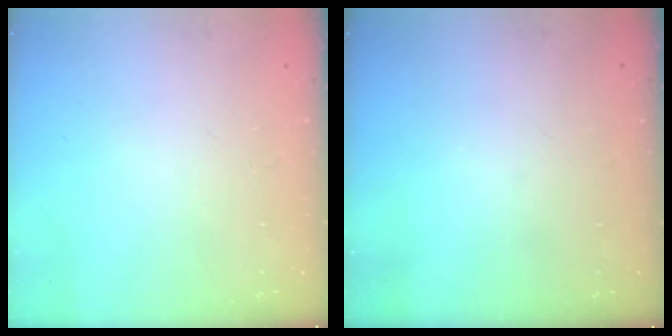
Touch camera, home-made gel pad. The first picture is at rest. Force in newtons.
{"total": 0.0}